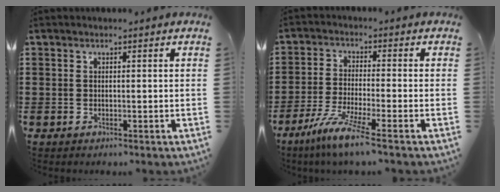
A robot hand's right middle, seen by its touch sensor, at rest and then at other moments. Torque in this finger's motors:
{"motor_torque": [1.52, -0.62, 0.18, 0.06]}